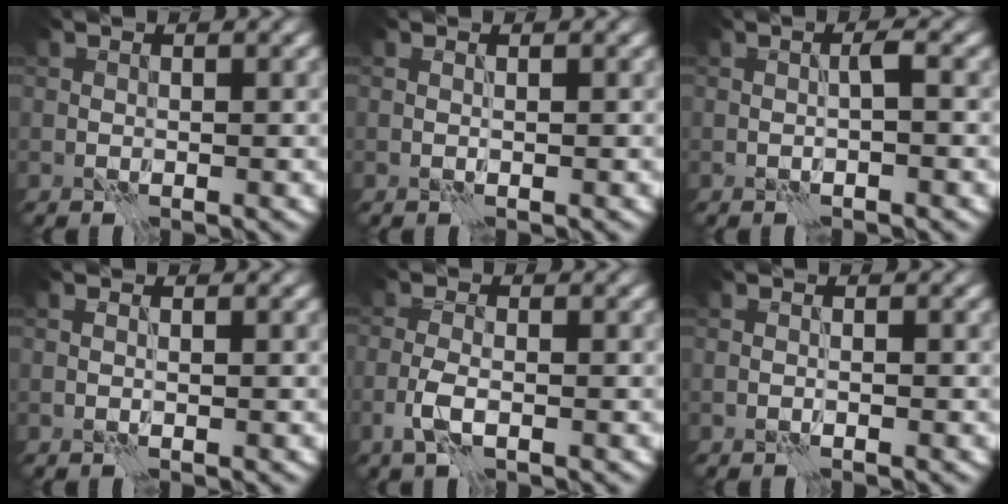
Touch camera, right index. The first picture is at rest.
{"total": 0.7, "force": [0.4, -0.5, 0.0], "torque": [0.002, 0.001, 0.008]}
{"total": 1.2, "force": [0.4, -0.7, 0.9], "torque": [-0.013, 0.006, 0.007]}
{"total": 0.0}
{"total": 2.2, "force": [-1.1, 0.6, 1.8], "torque": [-0.044, 0.000, -0.028]}
{"total": 0.6, "force": [-0.4, -0.3, 0.1], "torque": [-0.002, 0.005, -0.012]}